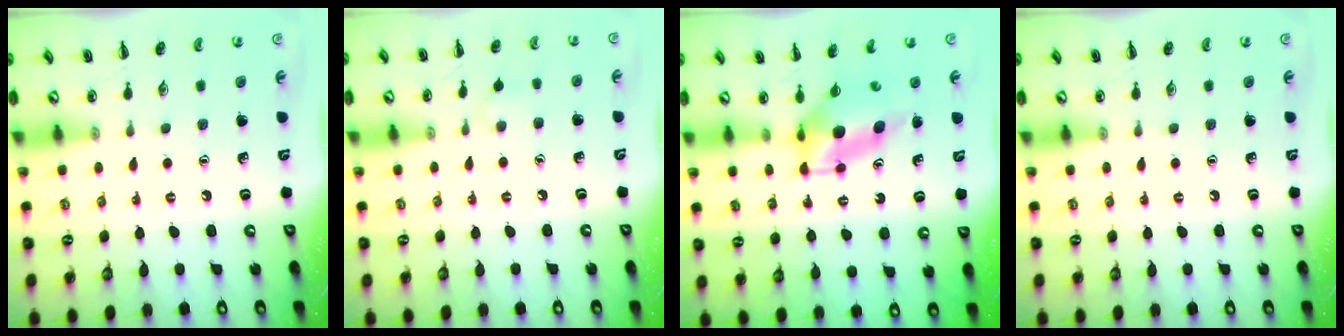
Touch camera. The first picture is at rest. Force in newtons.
{"total": 3.7, "press": 3.4, "slide": 1.4}
{"total": 5.3, "press": 5.2, "slide": 1.1}
{"total": 0.0}